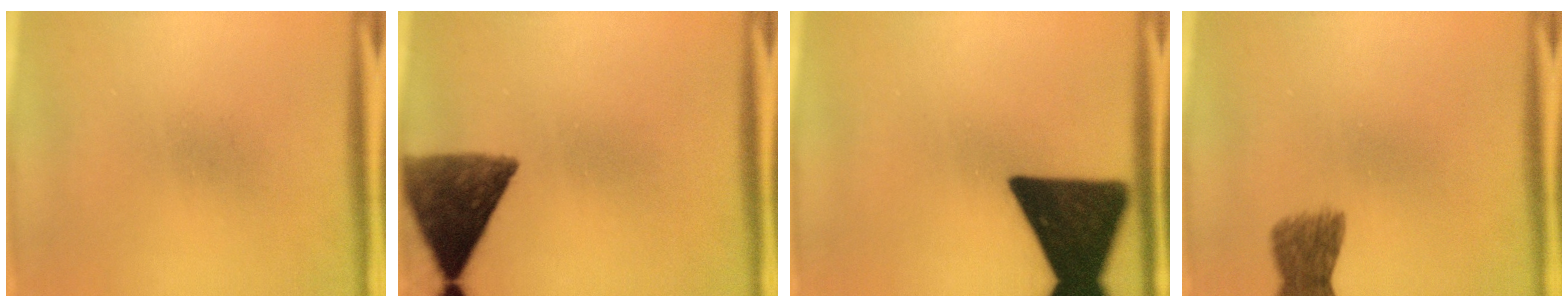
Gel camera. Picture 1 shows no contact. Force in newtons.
{"total": 10.7}
{"total": 19.1}
{"total": 4.7}